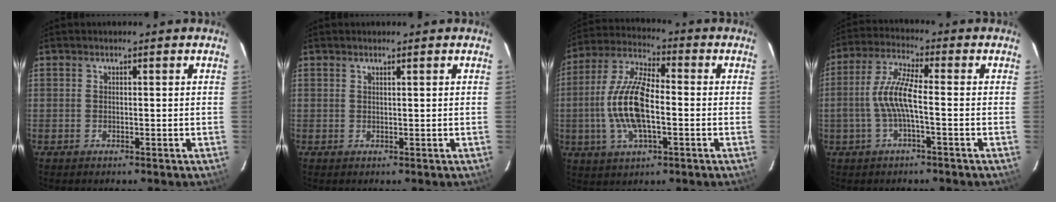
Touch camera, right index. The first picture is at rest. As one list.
[{"total": 0.5, "force": [0.4, -0.1, 0.2], "torque": [-0.008, -0.002, 0.007]}, {"total": 14.0, "force": [-2.1, 5.5, 12.8], "torque": [-0.267, 0.005, -0.043]}, {"total": 7.6, "force": [-1.5, 1.3, 7.4], "torque": [-0.161, 0.008, -0.029]}]